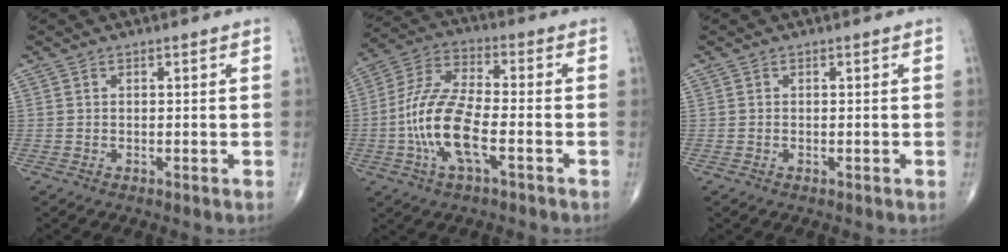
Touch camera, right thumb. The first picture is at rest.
{"total": 13.4, "force": [-3.7, 5.0, 11.9], "torque": [-0.252, 0.029, -0.073]}
{"total": 0.0}